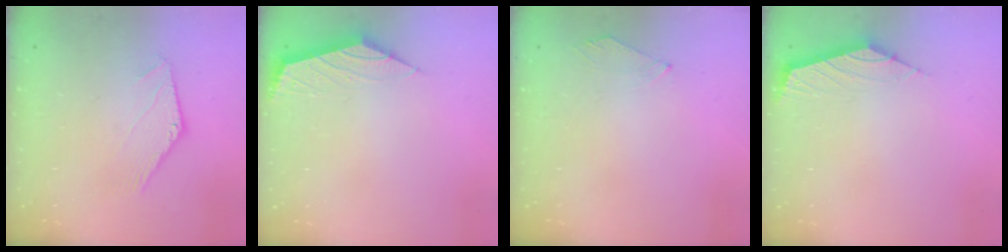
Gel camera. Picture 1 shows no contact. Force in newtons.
{"total": 2.3, "press": 2.2, "slide": 0.6}
{"total": 3.4, "press": 3.4, "slide": 0.5}
{"total": 2.4, "press": 2.3, "slide": 0.6}